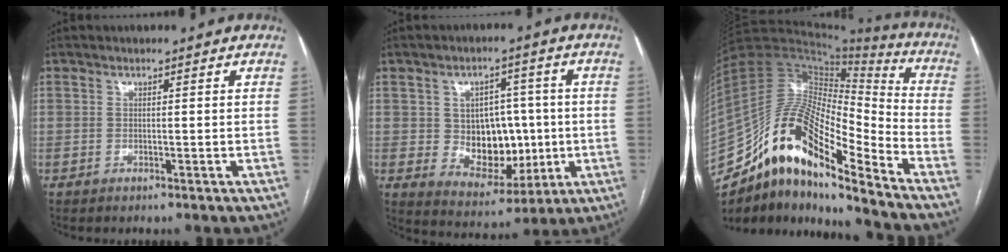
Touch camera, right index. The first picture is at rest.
{"total": 10.3, "force": [0.1, 7.5, 7.0], "torque": [-0.104, 0.020, 0.021]}
{"total": 21.1, "force": [-14.1, 5.3, 14.8], "torque": [-0.291, 0.028, -0.250]}